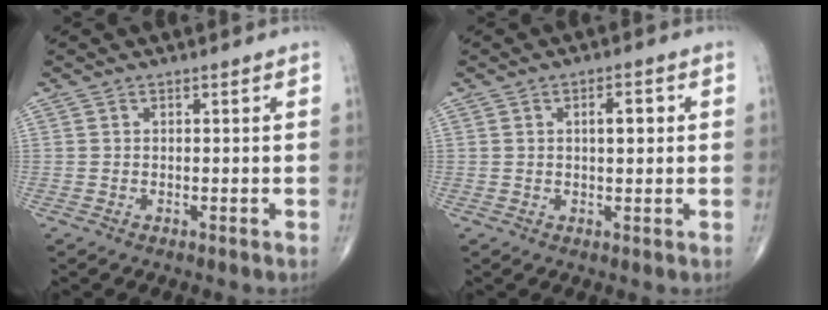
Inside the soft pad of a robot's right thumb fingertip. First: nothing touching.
{"total": 3.5, "force": [0.8, 1.4, 3.1], "torque": [-0.038, 0.001, 0.009]}